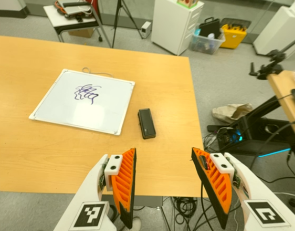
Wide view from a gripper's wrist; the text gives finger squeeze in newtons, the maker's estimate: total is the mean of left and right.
{"total": 0.0}